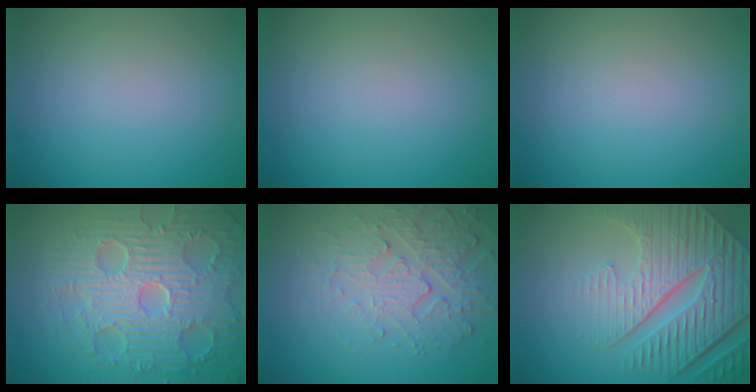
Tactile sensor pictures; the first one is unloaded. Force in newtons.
{"total": 0.0}
{"total": 0.0}
{"total": 9.2, "press": 6.8, "slide": 6.2}
{"total": 4.2, "press": 3.6, "slide": 2.1}
{"total": 8.9, "press": 6.1, "slide": 6.5}